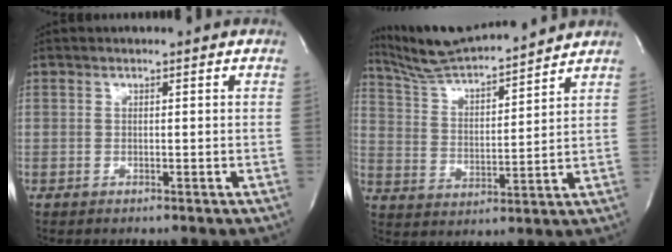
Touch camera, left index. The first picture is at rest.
{"total": 14.5, "force": [13.7, 0.1, 4.6], "torque": [-0.094, 0.014, 0.234]}